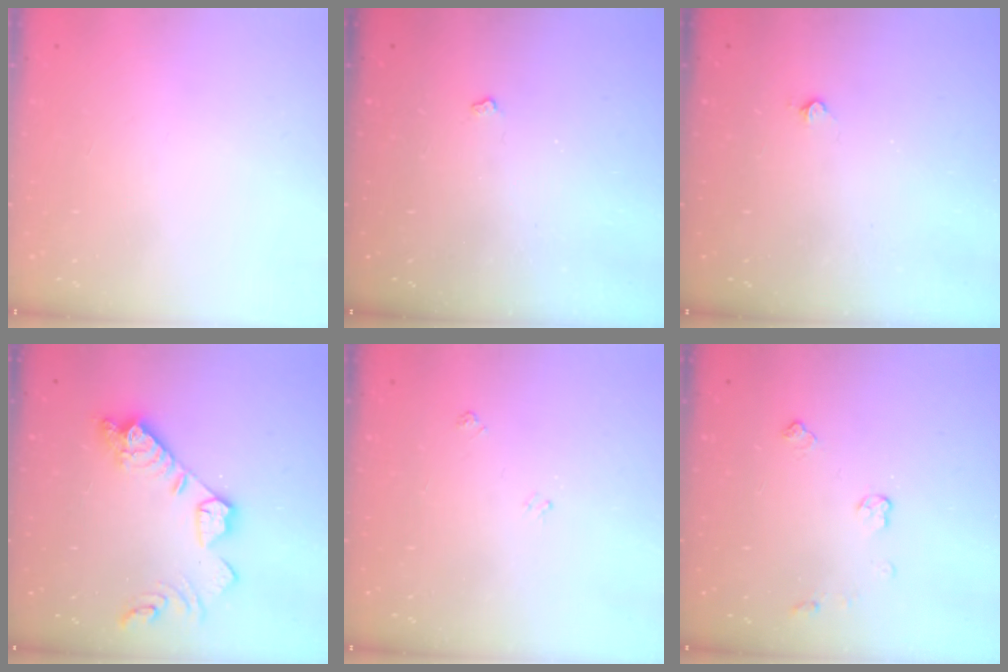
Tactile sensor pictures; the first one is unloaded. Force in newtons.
{"total": 2.6, "press": 2.6, "slide": 0.4}
{"total": 2.7, "press": 2.7, "slide": 0.5}
{"total": 16.9, "press": 16.9, "slide": 1.2}
{"total": 3.7, "press": 3.7, "slide": 0.6}
{"total": 4.5, "press": 4.4, "slide": 0.7}